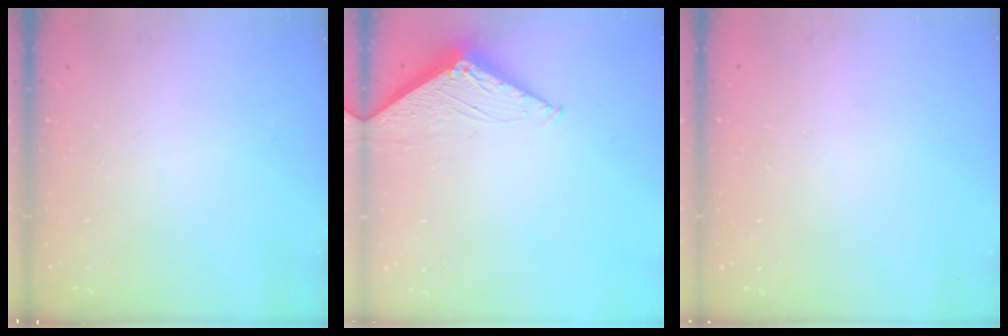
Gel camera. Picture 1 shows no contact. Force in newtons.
{"total": 4.0, "press": 4.0, "slide": 0.1}
{"total": 0.0}